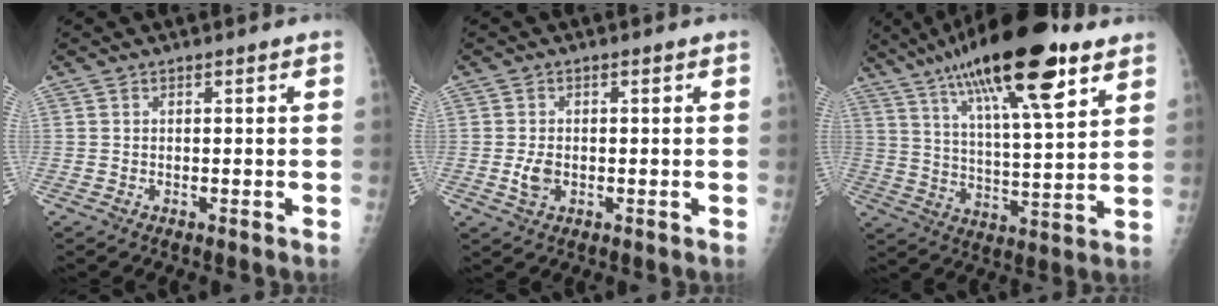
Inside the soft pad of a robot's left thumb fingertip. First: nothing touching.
{"total": 3.0, "force": [-0.5, 2.0, 2.2], "torque": [-0.042, -0.002, -0.007]}
{"total": 23.1, "force": [13.5, 5.9, 17.7], "torque": [-0.289, -0.033, 0.223]}